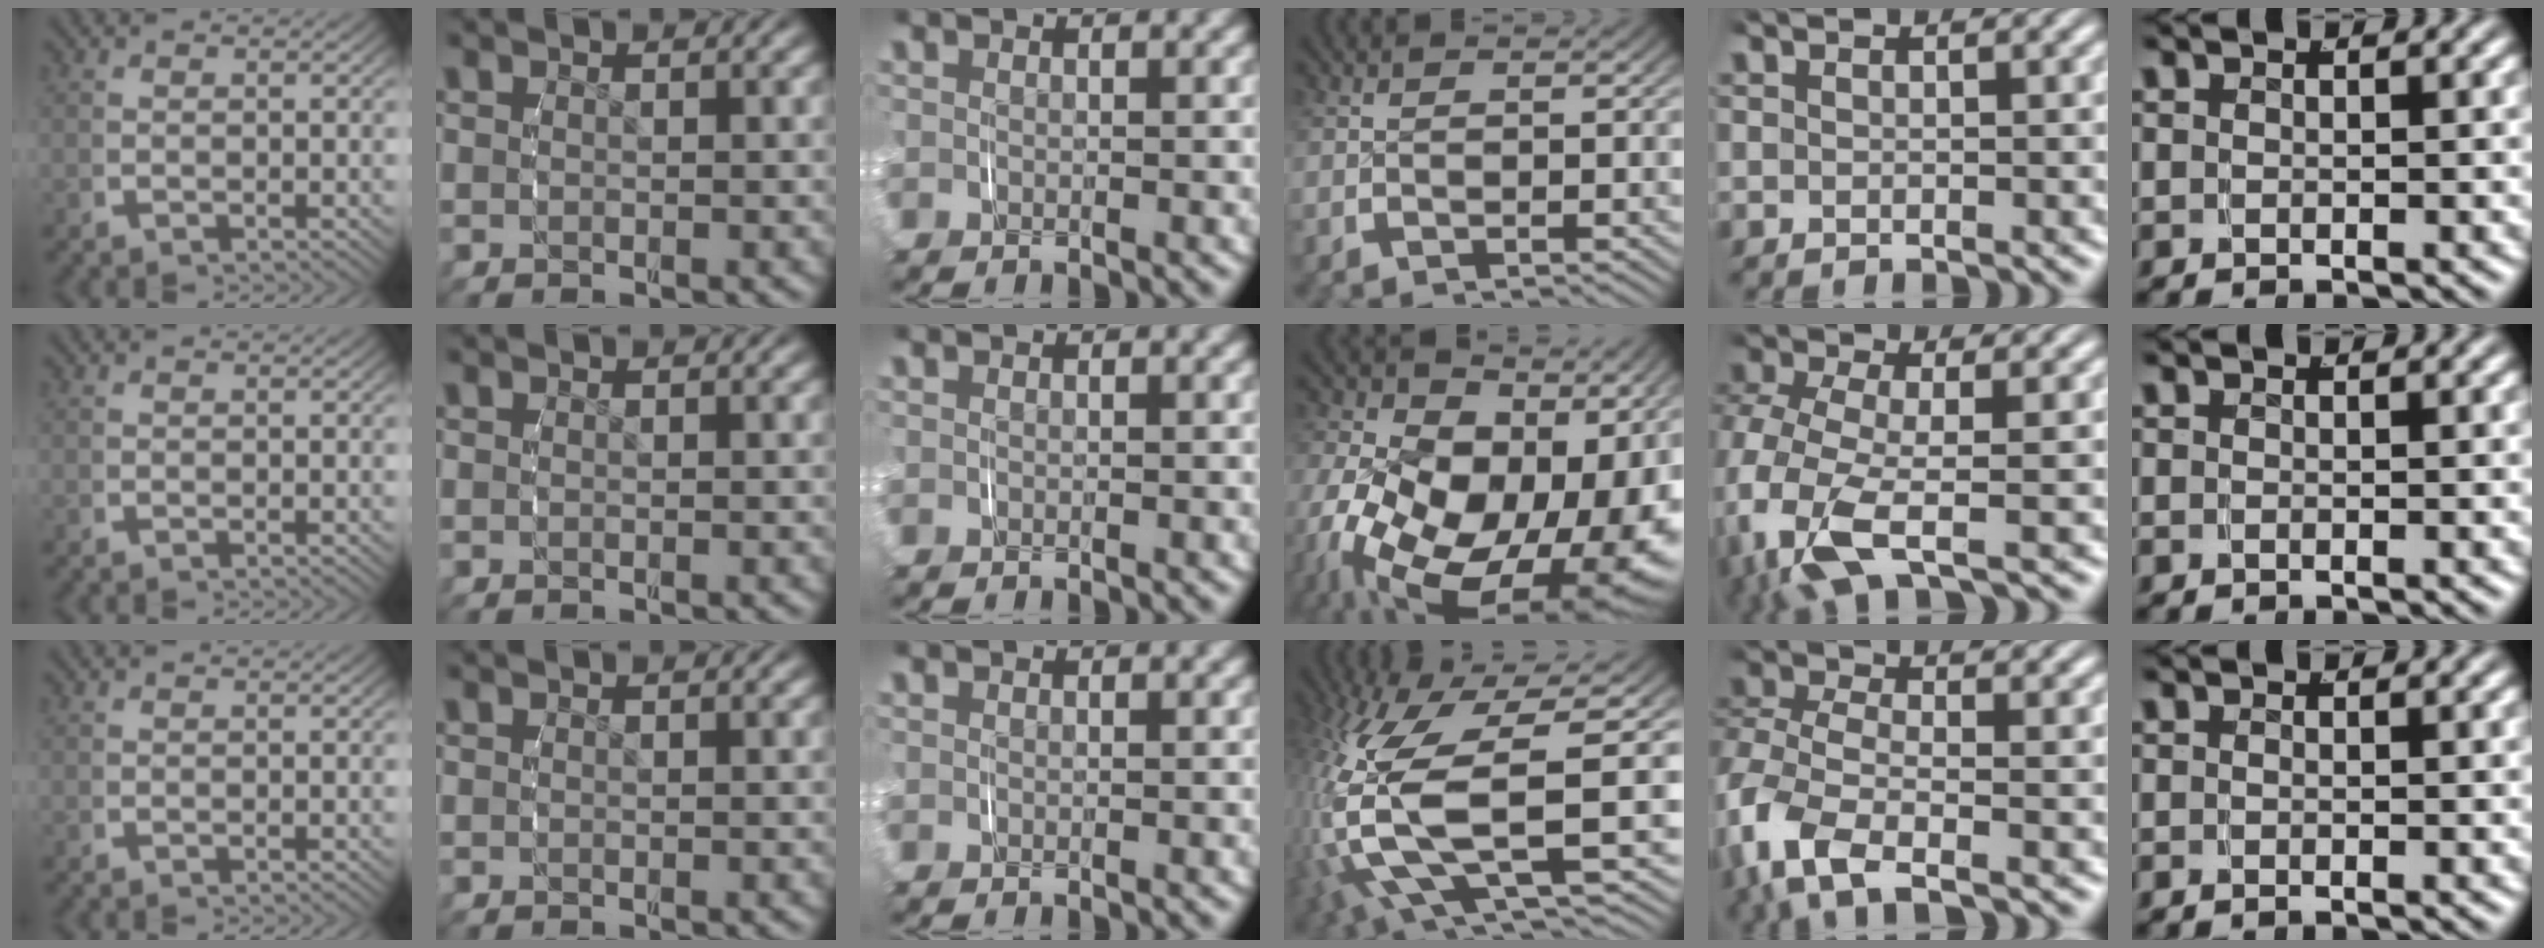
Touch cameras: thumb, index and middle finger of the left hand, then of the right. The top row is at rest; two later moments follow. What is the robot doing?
{"motion": "grasp_and_lifting", "object": "shoes"}